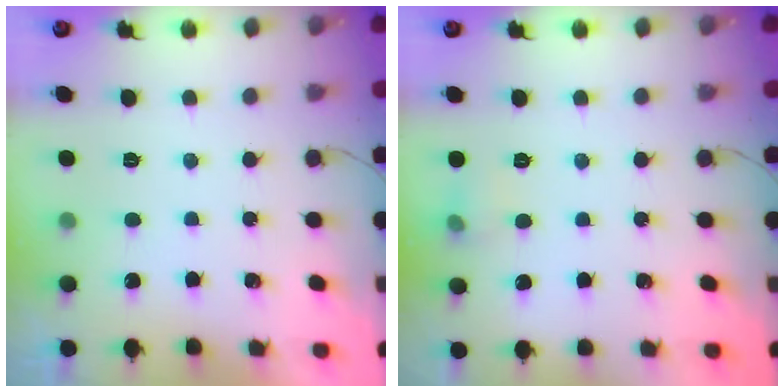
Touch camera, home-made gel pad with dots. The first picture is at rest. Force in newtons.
{"total": 5.6, "press": 5.3, "slide": 1.8}